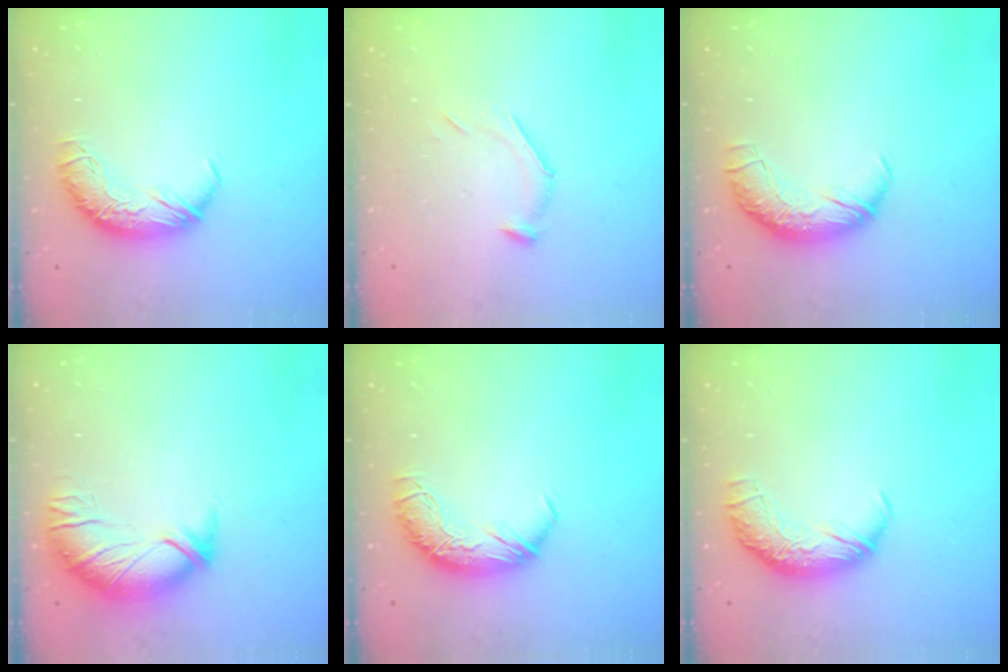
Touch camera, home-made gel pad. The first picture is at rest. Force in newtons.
{"total": 6.4, "press": 6.3, "slide": 0.9}
{"total": 2.3, "press": 1.0, "slide": 2.1}
{"total": 3.0, "press": 1.6, "slide": 2.5}
{"total": 0.0}
{"total": 2.4, "press": 0.9, "slide": 2.2}